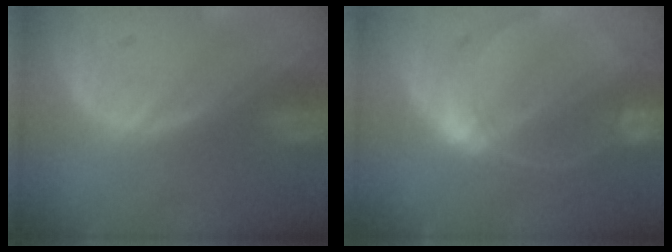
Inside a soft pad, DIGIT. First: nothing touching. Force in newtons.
{"total": 7.3, "press": 6.5, "slide": 3.4}